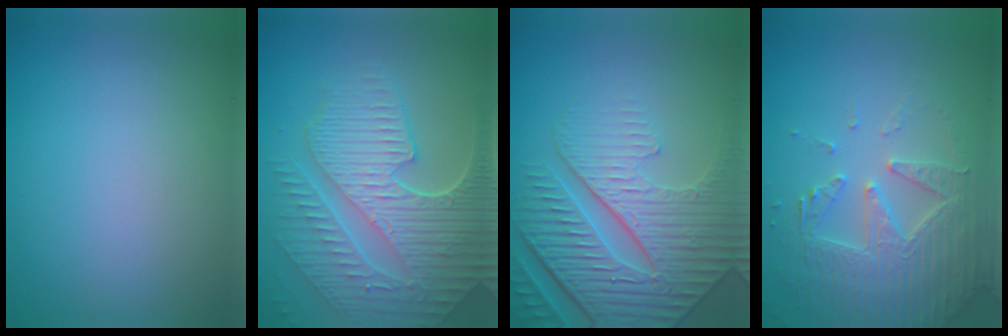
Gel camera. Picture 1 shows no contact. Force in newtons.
{"total": 9.4, "press": 6.2, "slide": 7.0}
{"total": 8.0, "press": 6.2, "slide": 5.1}
{"total": 4.8, "press": 4.4, "slide": 2.0}